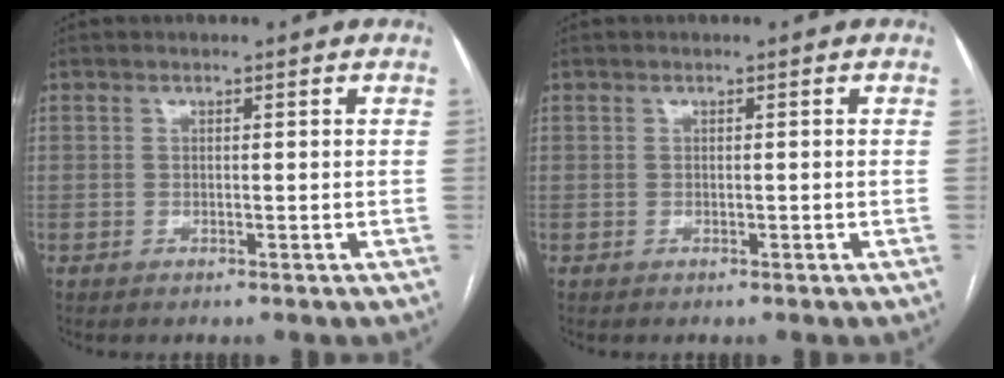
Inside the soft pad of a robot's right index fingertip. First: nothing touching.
{"total": 0.0}